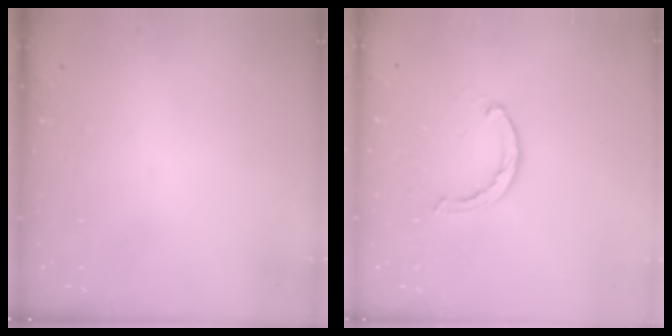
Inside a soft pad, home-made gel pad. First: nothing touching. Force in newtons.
{"total": 2.1, "press": 2.0, "slide": 0.4}